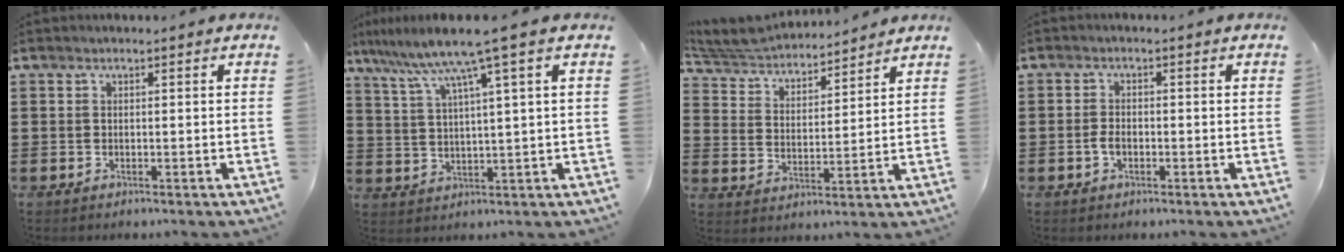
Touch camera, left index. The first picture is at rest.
{"total": 7.5, "force": [4.9, -0.4, 5.7], "torque": [-0.129, -0.024, 0.078]}
{"total": 5.6, "force": [5.5, 0.7, 1.0], "torque": [-0.047, -0.031, 0.095]}
{"total": 2.0, "force": [-0.6, 1.1, 1.6], "torque": [-0.039, -0.001, -0.013]}